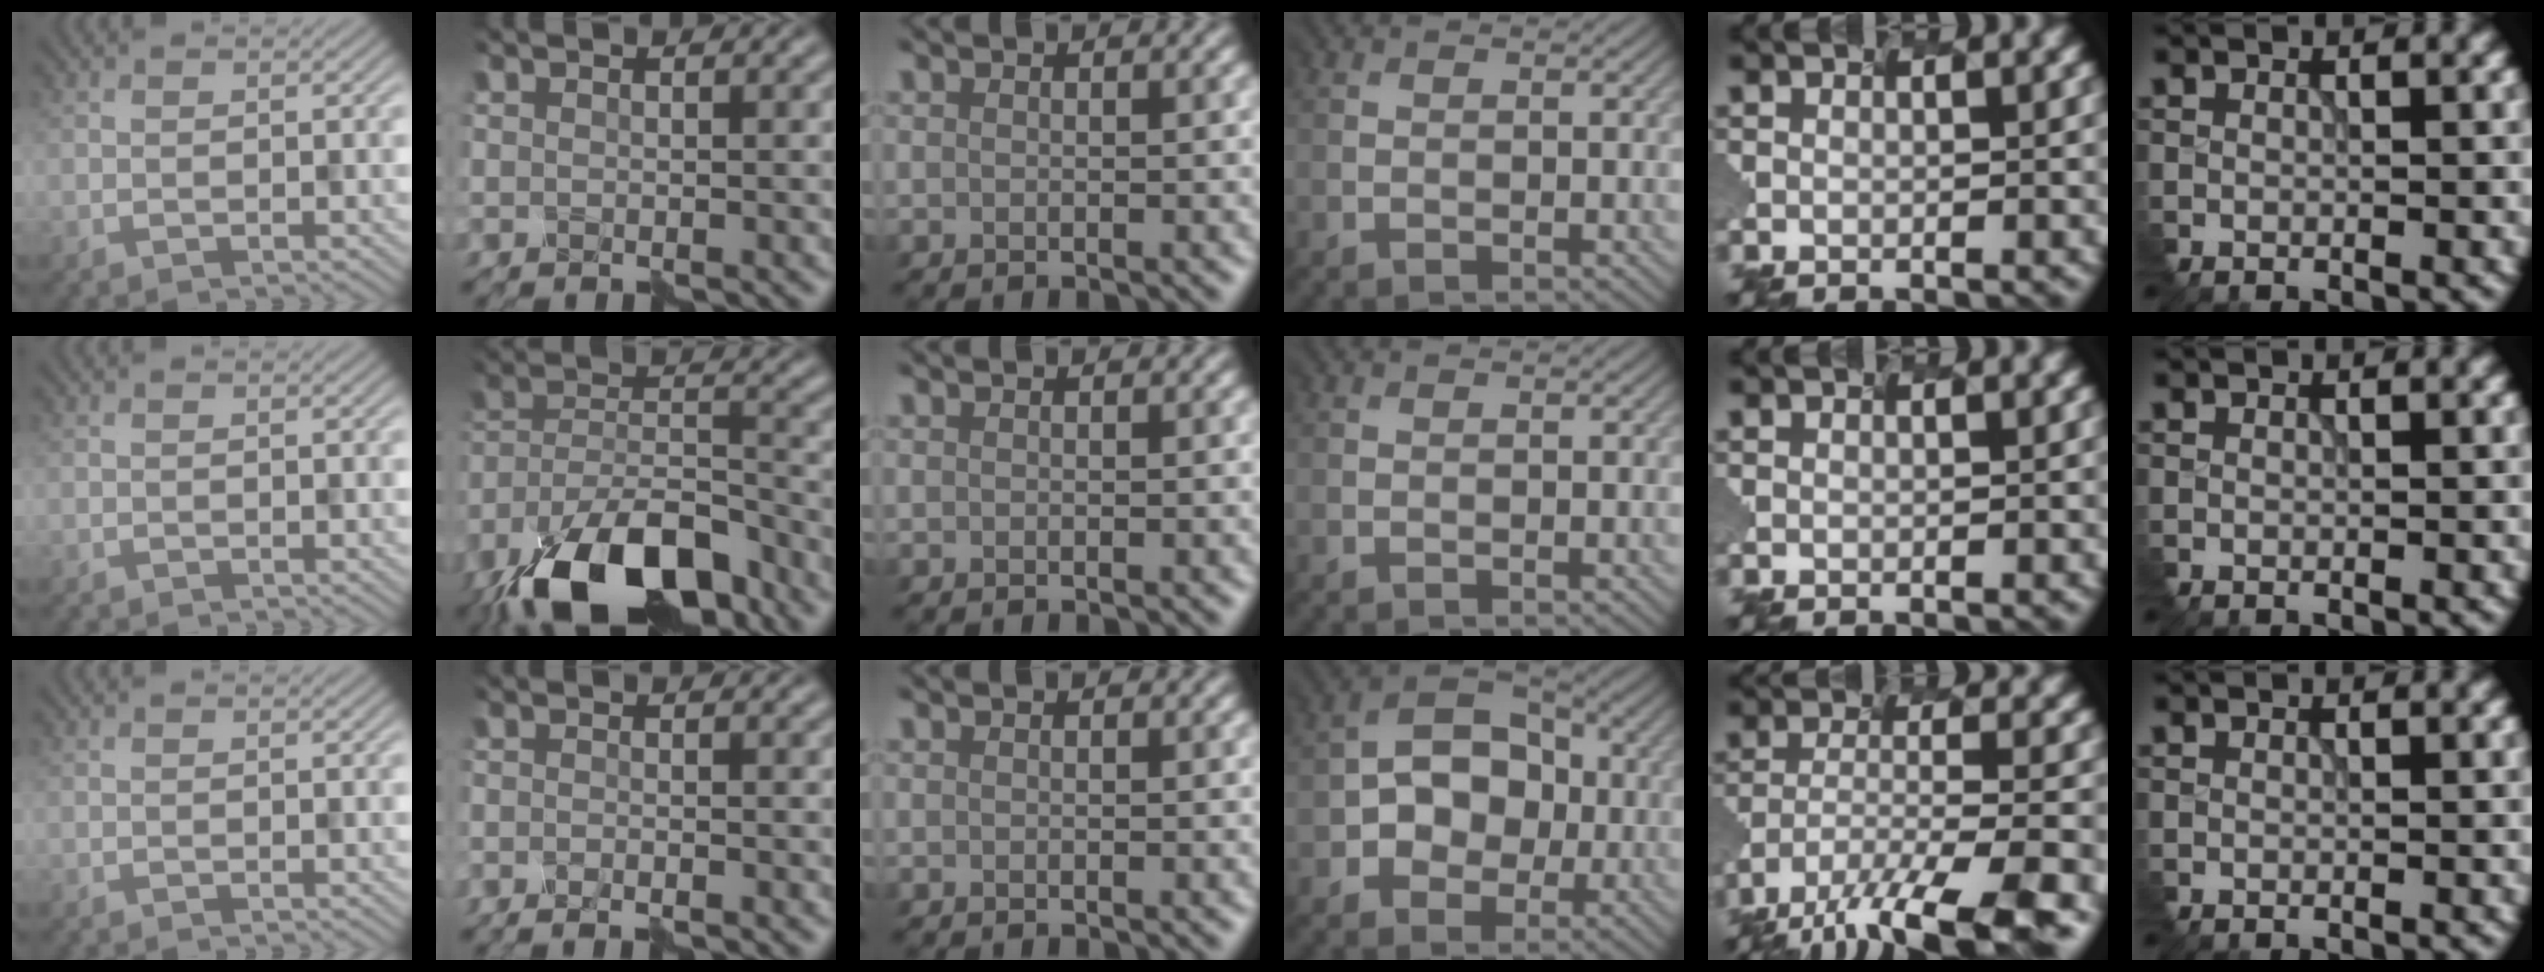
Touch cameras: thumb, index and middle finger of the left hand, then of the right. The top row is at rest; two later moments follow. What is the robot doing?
{"motion": "disassemble", "object": "velcro strap"}